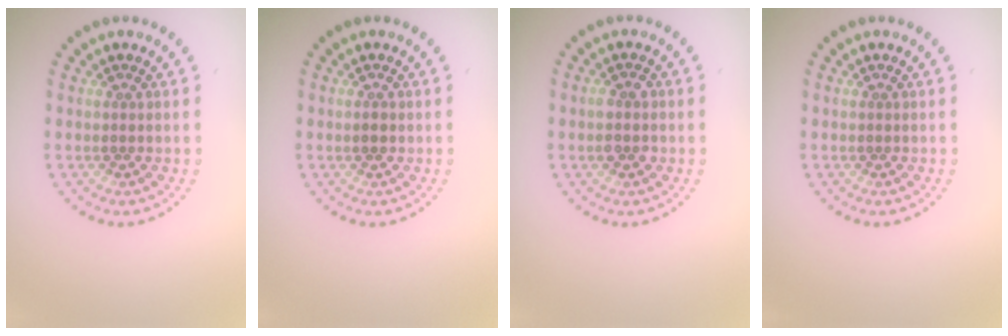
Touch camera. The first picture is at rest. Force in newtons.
{"total": 1.1, "press": 1.1, "slide": 0.1}
{"total": 1.7, "press": 1.7, "slide": 0.2}
{"total": 0.0}